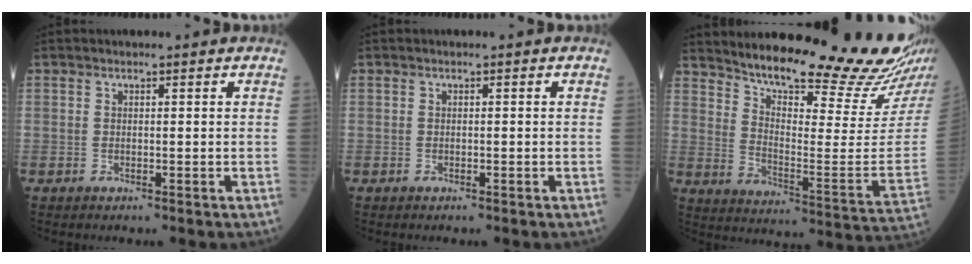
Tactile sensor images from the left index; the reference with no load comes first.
{"total": 0.0}
{"total": 23.7, "force": [21.5, 0.1, 10.0], "torque": [-0.158, -0.098, 0.287]}